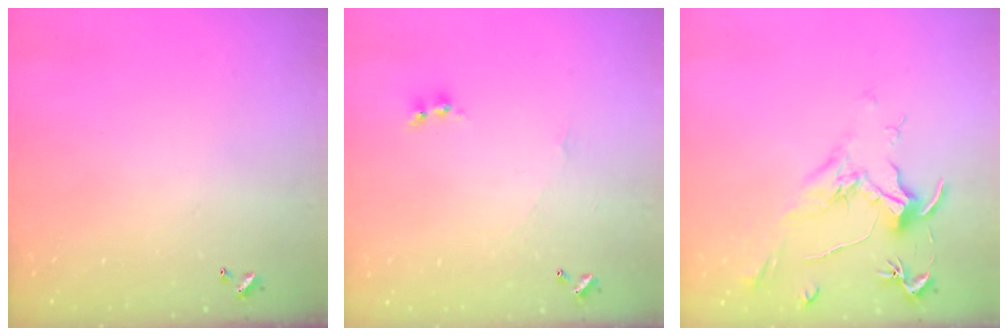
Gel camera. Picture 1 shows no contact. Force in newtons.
{"total": 1.7, "press": 1.6, "slide": 0.6}
{"total": 1.8, "press": 1.6, "slide": 0.9}